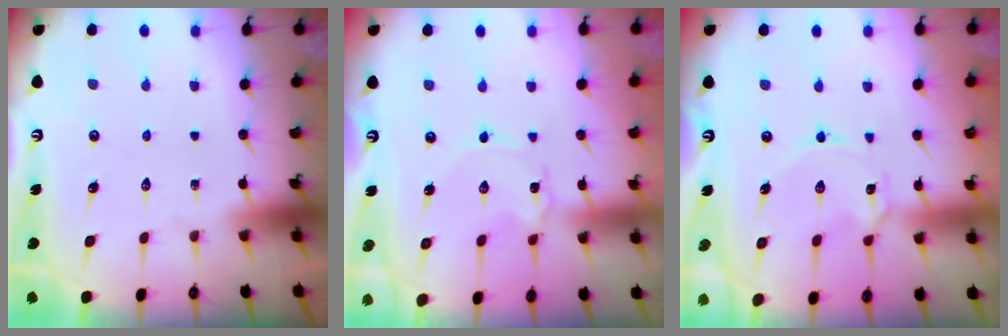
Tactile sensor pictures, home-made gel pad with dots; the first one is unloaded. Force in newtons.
{"total": 0.9, "press": 0.9, "slide": 0.1}
{"total": 1.9, "press": 1.9, "slide": 0.4}